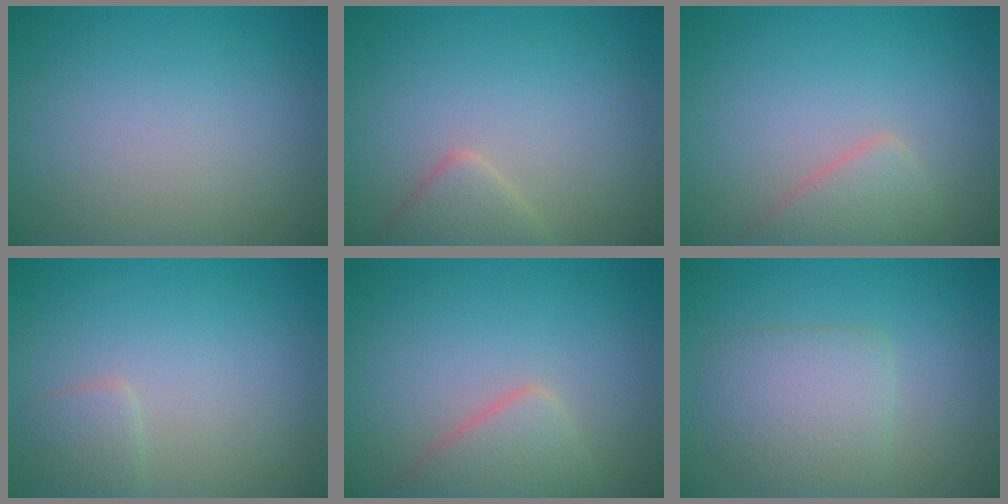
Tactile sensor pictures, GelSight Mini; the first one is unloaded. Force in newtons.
{"total": 2.3, "press": 2.3, "slide": 0.1}
{"total": 2.6, "press": 2.6, "slide": 0.0}
{"total": 1.4, "press": 1.4, "slide": 0.0}
{"total": 3.3, "press": 3.3, "slide": 0.2}
{"total": 3.4, "press": 3.4, "slide": 0.1}